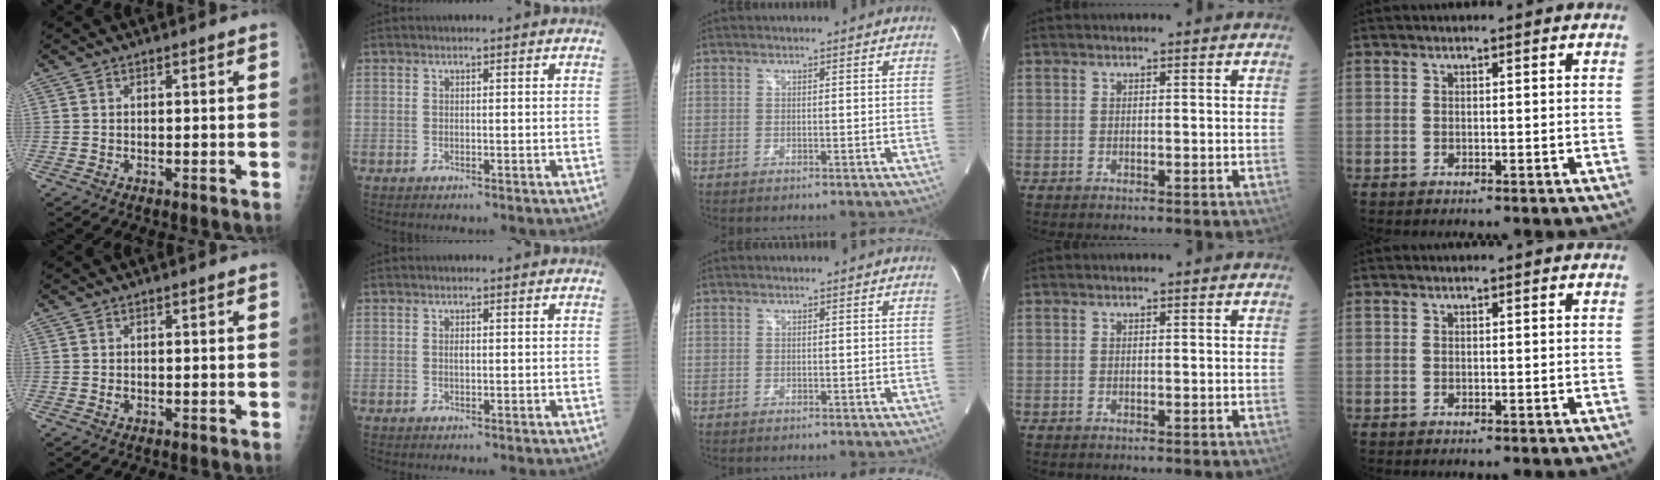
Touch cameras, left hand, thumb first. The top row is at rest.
{"thumb": {"total": 0.8, "force": [-0.1, 0.7, 0.5], "torque": [-0.007, 0.001, -0.001]}, "index": {"total": 0.7, "force": [0.0, 0.3, 0.6], "torque": [-0.012, -0.003, -0.002]}}